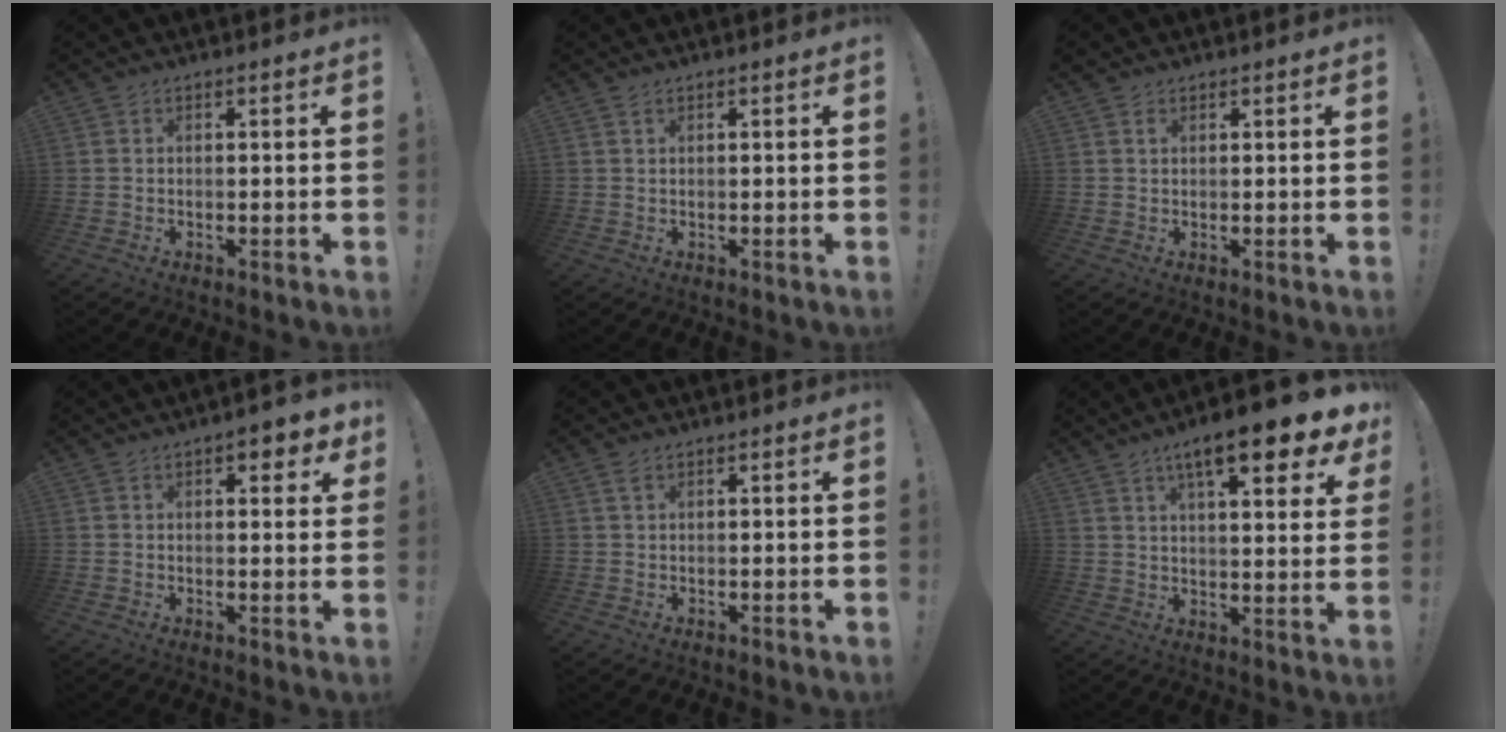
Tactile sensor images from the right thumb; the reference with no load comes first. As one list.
[{"total": 1.0, "force": [0.6, 0.4, 0.6], "torque": [-0.014, 0.002, 0.012]}, {"total": 1.2, "force": [0.9, 0.7, 0.4], "torque": [0.000, -0.003, 0.017]}, {"total": 4.7, "force": [2.3, 2.0, 3.5], "torque": [-0.032, -0.012, 0.034]}, {"total": 1.4, "force": [0.9, 0.5, 1.0], "torque": [-0.013, -0.001, 0.015]}, {"total": 14.1, "force": [8.1, 3.0, 11.2], "torque": [-0.172, -0.045, 0.122]}]